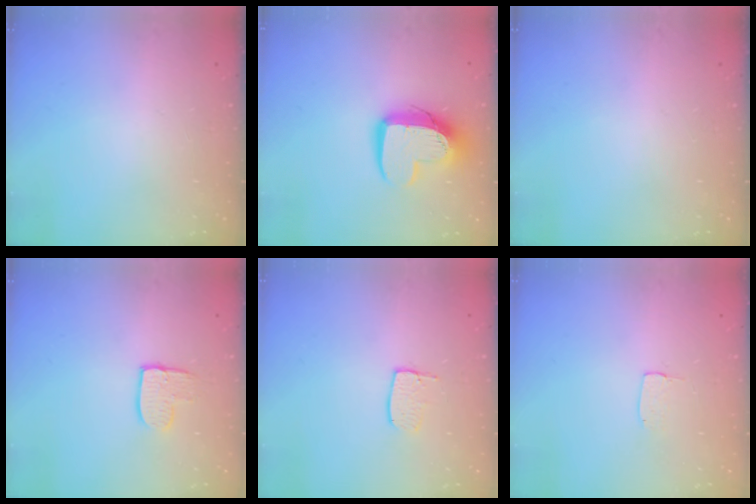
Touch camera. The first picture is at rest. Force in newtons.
{"total": 13.2, "press": 13.2, "slide": 1.1}
{"total": 0.0}
{"total": 7.0, "press": 7.0, "slide": 0.4}
{"total": 5.8, "press": 5.8, "slide": 0.4}
{"total": 2.9, "press": 2.9, "slide": 0.2}